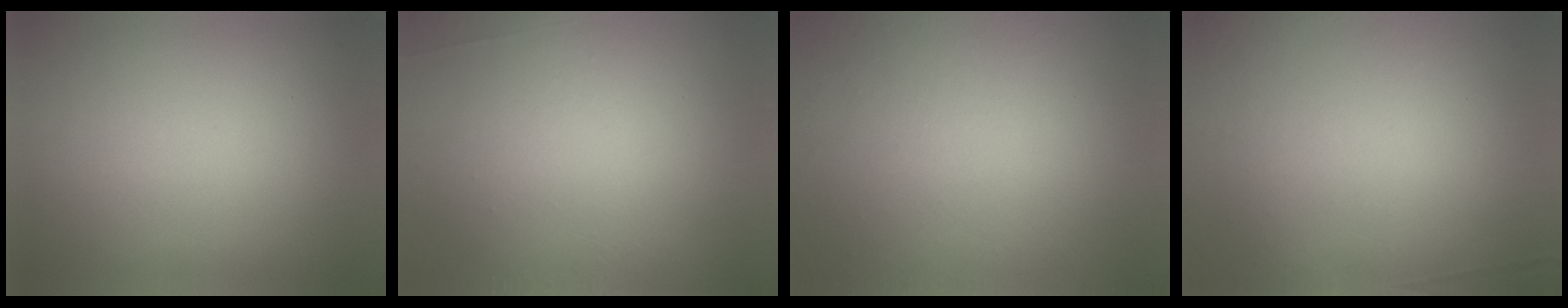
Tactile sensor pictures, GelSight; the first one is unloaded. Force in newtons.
{"total": 5.6}
{"total": 8.3}
{"total": 6.1}